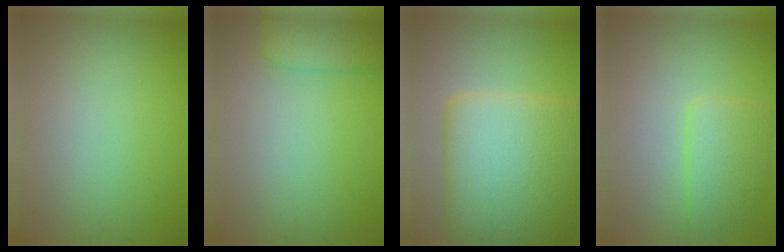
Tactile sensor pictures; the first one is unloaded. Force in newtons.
{"total": 3.7, "press": 3.7, "slide": 0.2}
{"total": 10.8, "press": 10.7, "slide": 0.7}
{"total": 2.9, "press": 2.8, "slide": 0.3}